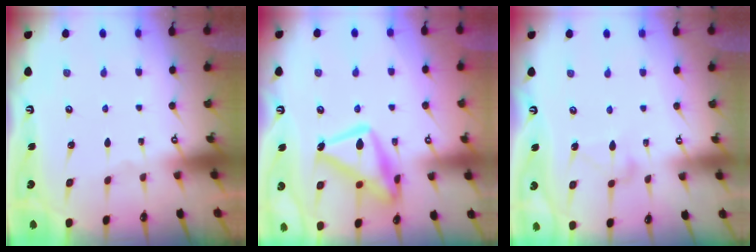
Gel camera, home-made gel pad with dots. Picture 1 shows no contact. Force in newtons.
{"total": 17.8, "press": 17.7, "slide": 1.3}
{"total": 7.5, "press": 7.5, "slide": 0.4}